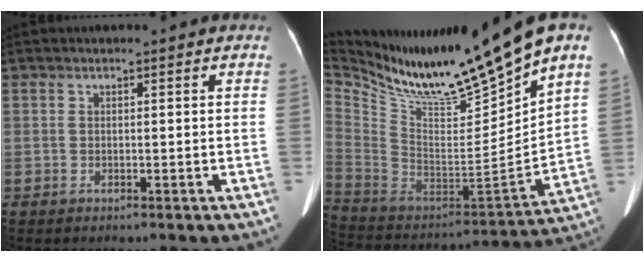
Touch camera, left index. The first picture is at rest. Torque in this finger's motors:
{"motor_torque": [-0.40, -1.74, -0.02, 0.01]}